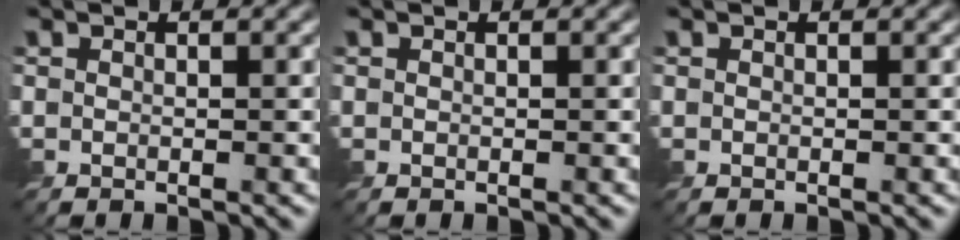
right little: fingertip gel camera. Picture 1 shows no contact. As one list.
[{"total": 0.0}, {"total": 0.0}]